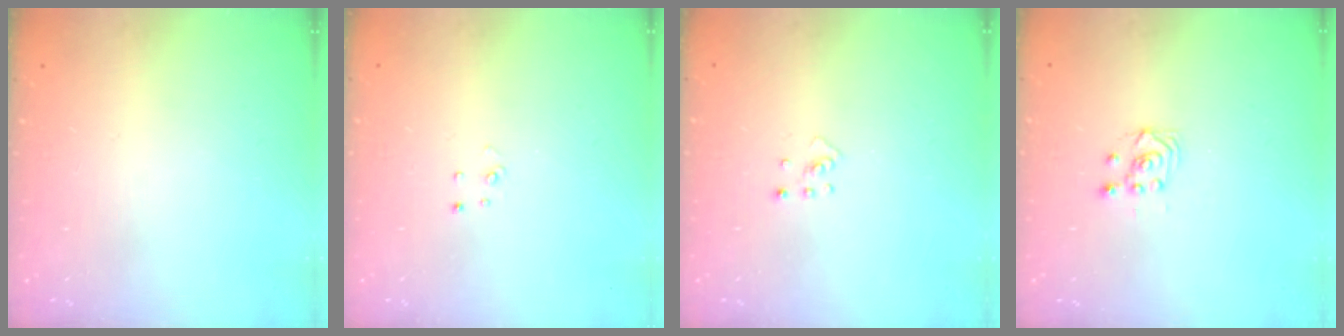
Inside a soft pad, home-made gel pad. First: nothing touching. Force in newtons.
{"total": 2.7, "press": 2.7, "slide": 0.3}
{"total": 2.5, "press": 2.4, "slide": 0.5}
{"total": 3.2, "press": 2.9, "slide": 1.2}